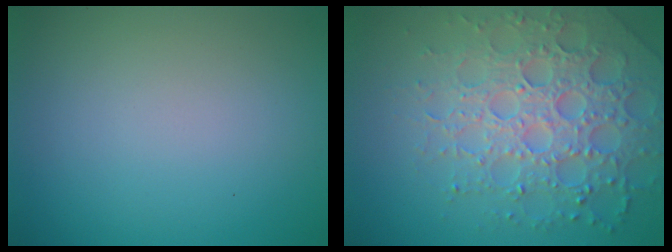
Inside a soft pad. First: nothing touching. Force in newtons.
{"total": 6.9, "press": 6.7, "slide": 1.6}